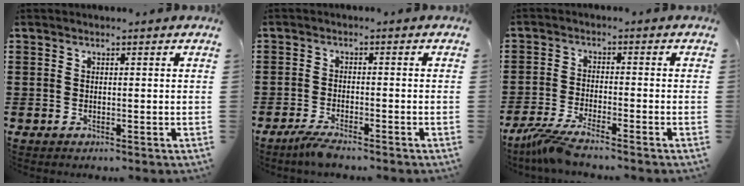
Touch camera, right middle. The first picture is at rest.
{"total": 2.6, "force": [-2.3, 0.0, 1.3], "torque": [-0.037, -0.004, -0.047]}
{"total": 4.3, "force": [-3.8, -0.3, 2.0], "torque": [-0.062, -0.021, -0.079]}